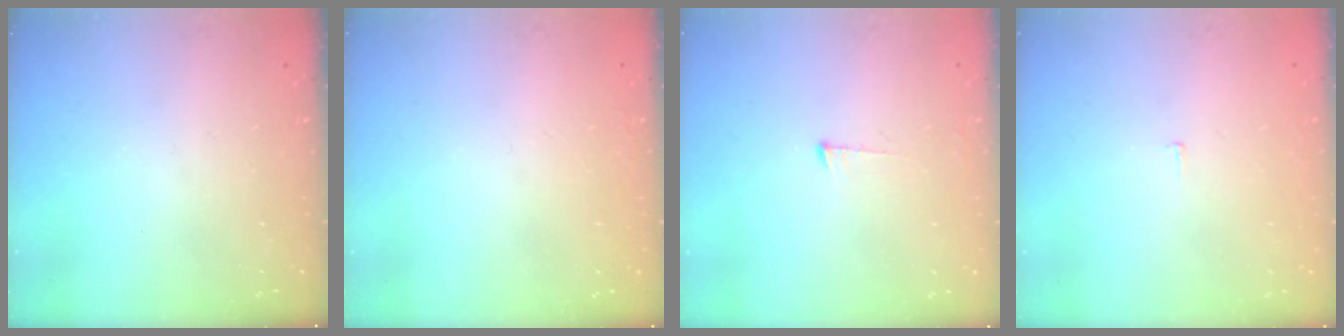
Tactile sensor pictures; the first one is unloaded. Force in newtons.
{"total": 1.6, "press": 1.5, "slide": 0.1}
{"total": 6.1, "press": 6.1, "slide": 0.4}
{"total": 2.2, "press": 2.2, "slide": 0.1}